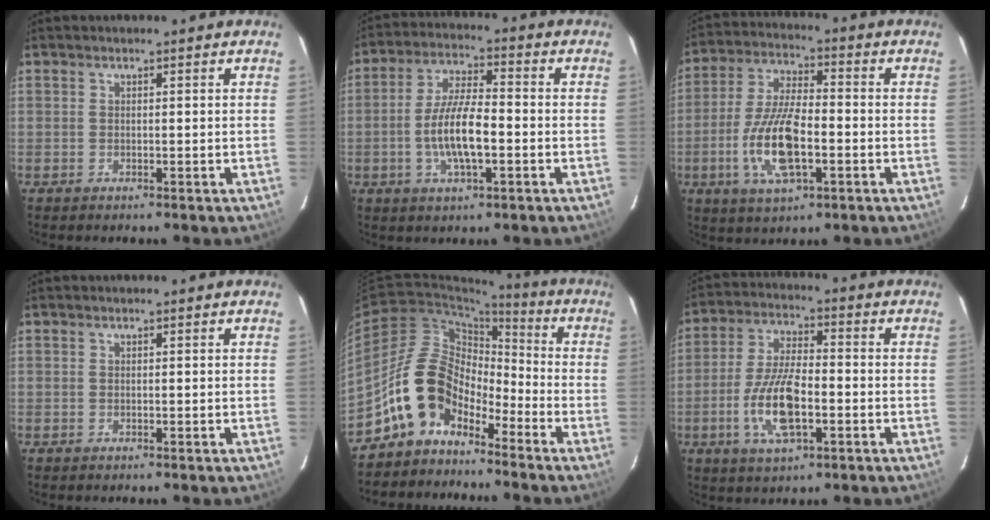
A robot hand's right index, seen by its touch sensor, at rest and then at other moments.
{"total": 9.8, "force": [-2.5, 2.9, 9.1], "torque": [-0.181, 0.001, -0.045]}
{"total": 13.4, "force": [-3.9, 4.8, 11.9], "torque": [-0.248, -0.005, -0.073]}
{"total": 0.0}
{"total": 11.5, "force": [-7.6, 7.2, 4.9], "torque": [-0.086, 0.032, -0.144]}
{"total": 11.9, "force": [-3.7, 4.4, 10.4], "torque": [-0.215, -0.003, -0.068]}